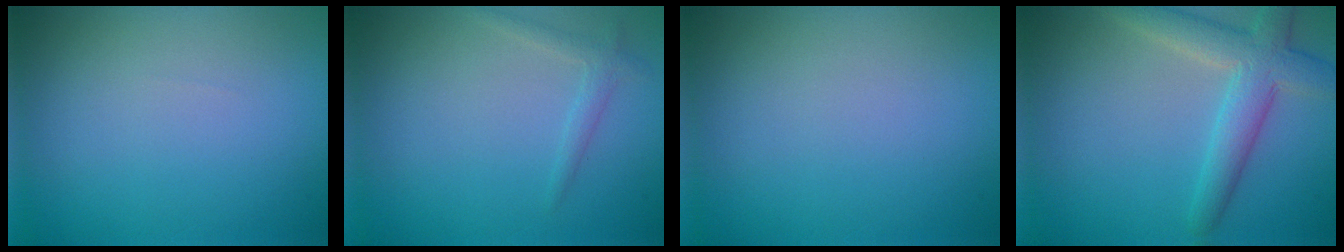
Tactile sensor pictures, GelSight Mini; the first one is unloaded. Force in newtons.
{"total": 1.2, "press": 1.2, "slide": 0.1}
{"total": 0.0}
{"total": 4.8, "press": 4.8, "slide": 0.3}